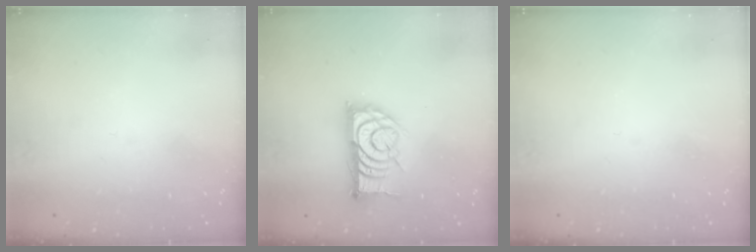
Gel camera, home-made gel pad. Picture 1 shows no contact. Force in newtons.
{"total": 13.9, "press": 13.9, "slide": 0.6}
{"total": 0.0}